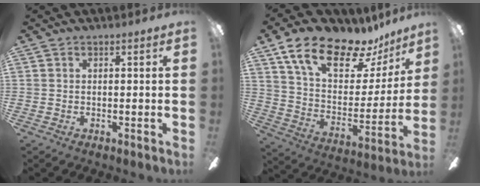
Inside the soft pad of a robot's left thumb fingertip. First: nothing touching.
{"total": 19.3, "force": [13.6, 8.7, 10.5], "torque": [-0.181, -0.084, 0.239]}